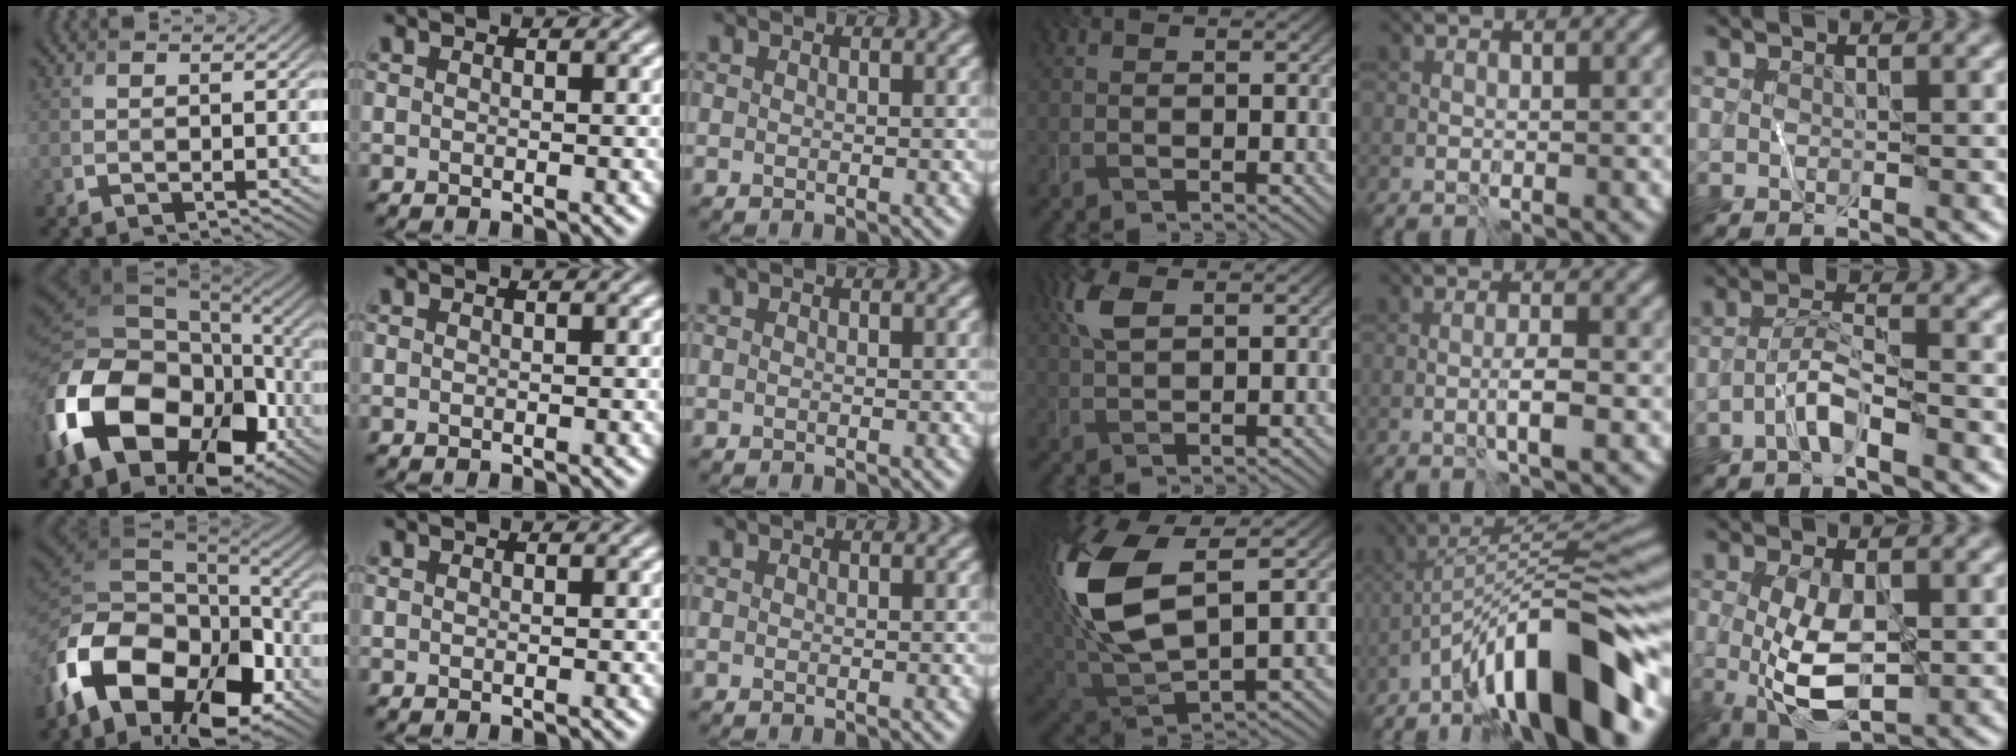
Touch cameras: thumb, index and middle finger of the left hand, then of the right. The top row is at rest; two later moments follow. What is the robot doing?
{"motion": "wipe", "object": "whiteboard"}